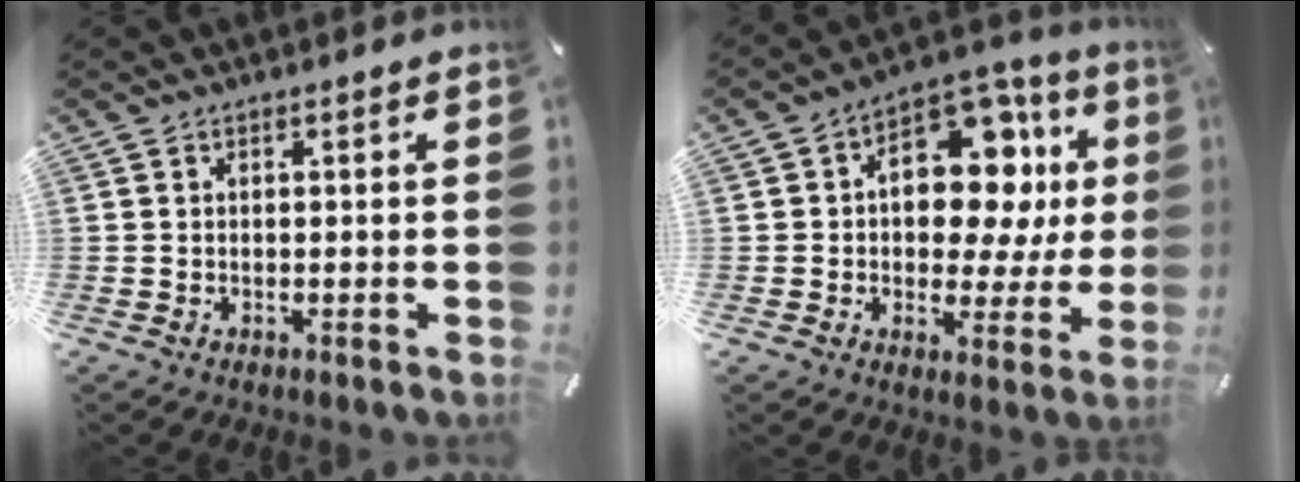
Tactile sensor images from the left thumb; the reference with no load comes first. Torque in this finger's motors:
{"motor_torque": [1.28, 1.06, 0.86, 0.39, 0.15]}